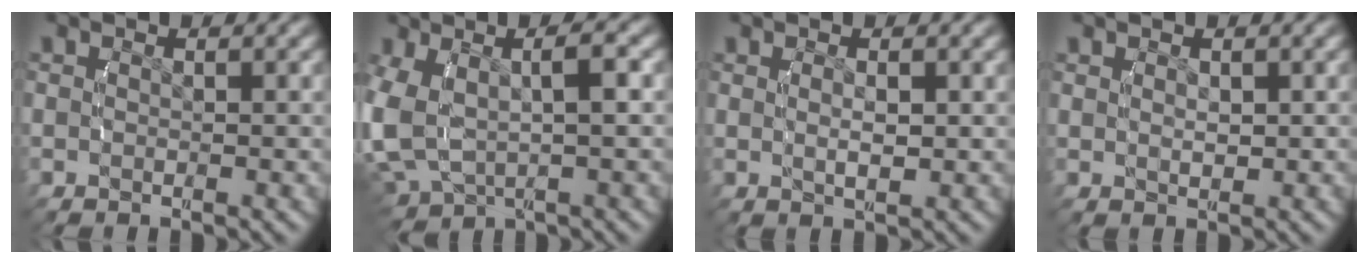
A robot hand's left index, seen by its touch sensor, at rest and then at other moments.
{"total": 8.4, "force": [0.4, 6.0, 5.9], "torque": [-0.146, -0.014, 0.021]}
{"total": 1.5, "force": [0.5, 0.2, 1.4], "torque": [-0.019, -0.003, 0.013]}
{"total": 0.9, "force": [0.5, 0.3, 0.7], "torque": [-0.010, -0.002, 0.015]}